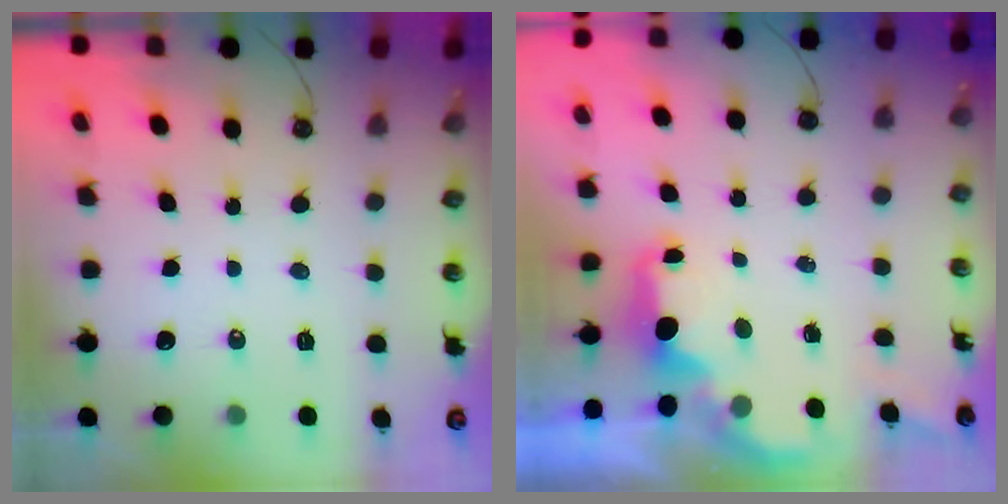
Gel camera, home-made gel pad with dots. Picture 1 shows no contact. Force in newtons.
{"total": 1.9, "press": 1.8, "slide": 0.7}